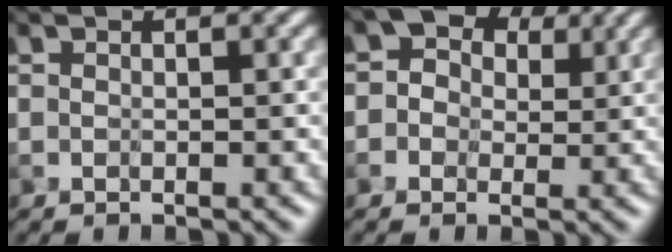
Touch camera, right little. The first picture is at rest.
{"total": 4.4, "force": [1.5, 3.4, 2.3], "torque": [-0.023, 0.010, -0.001]}